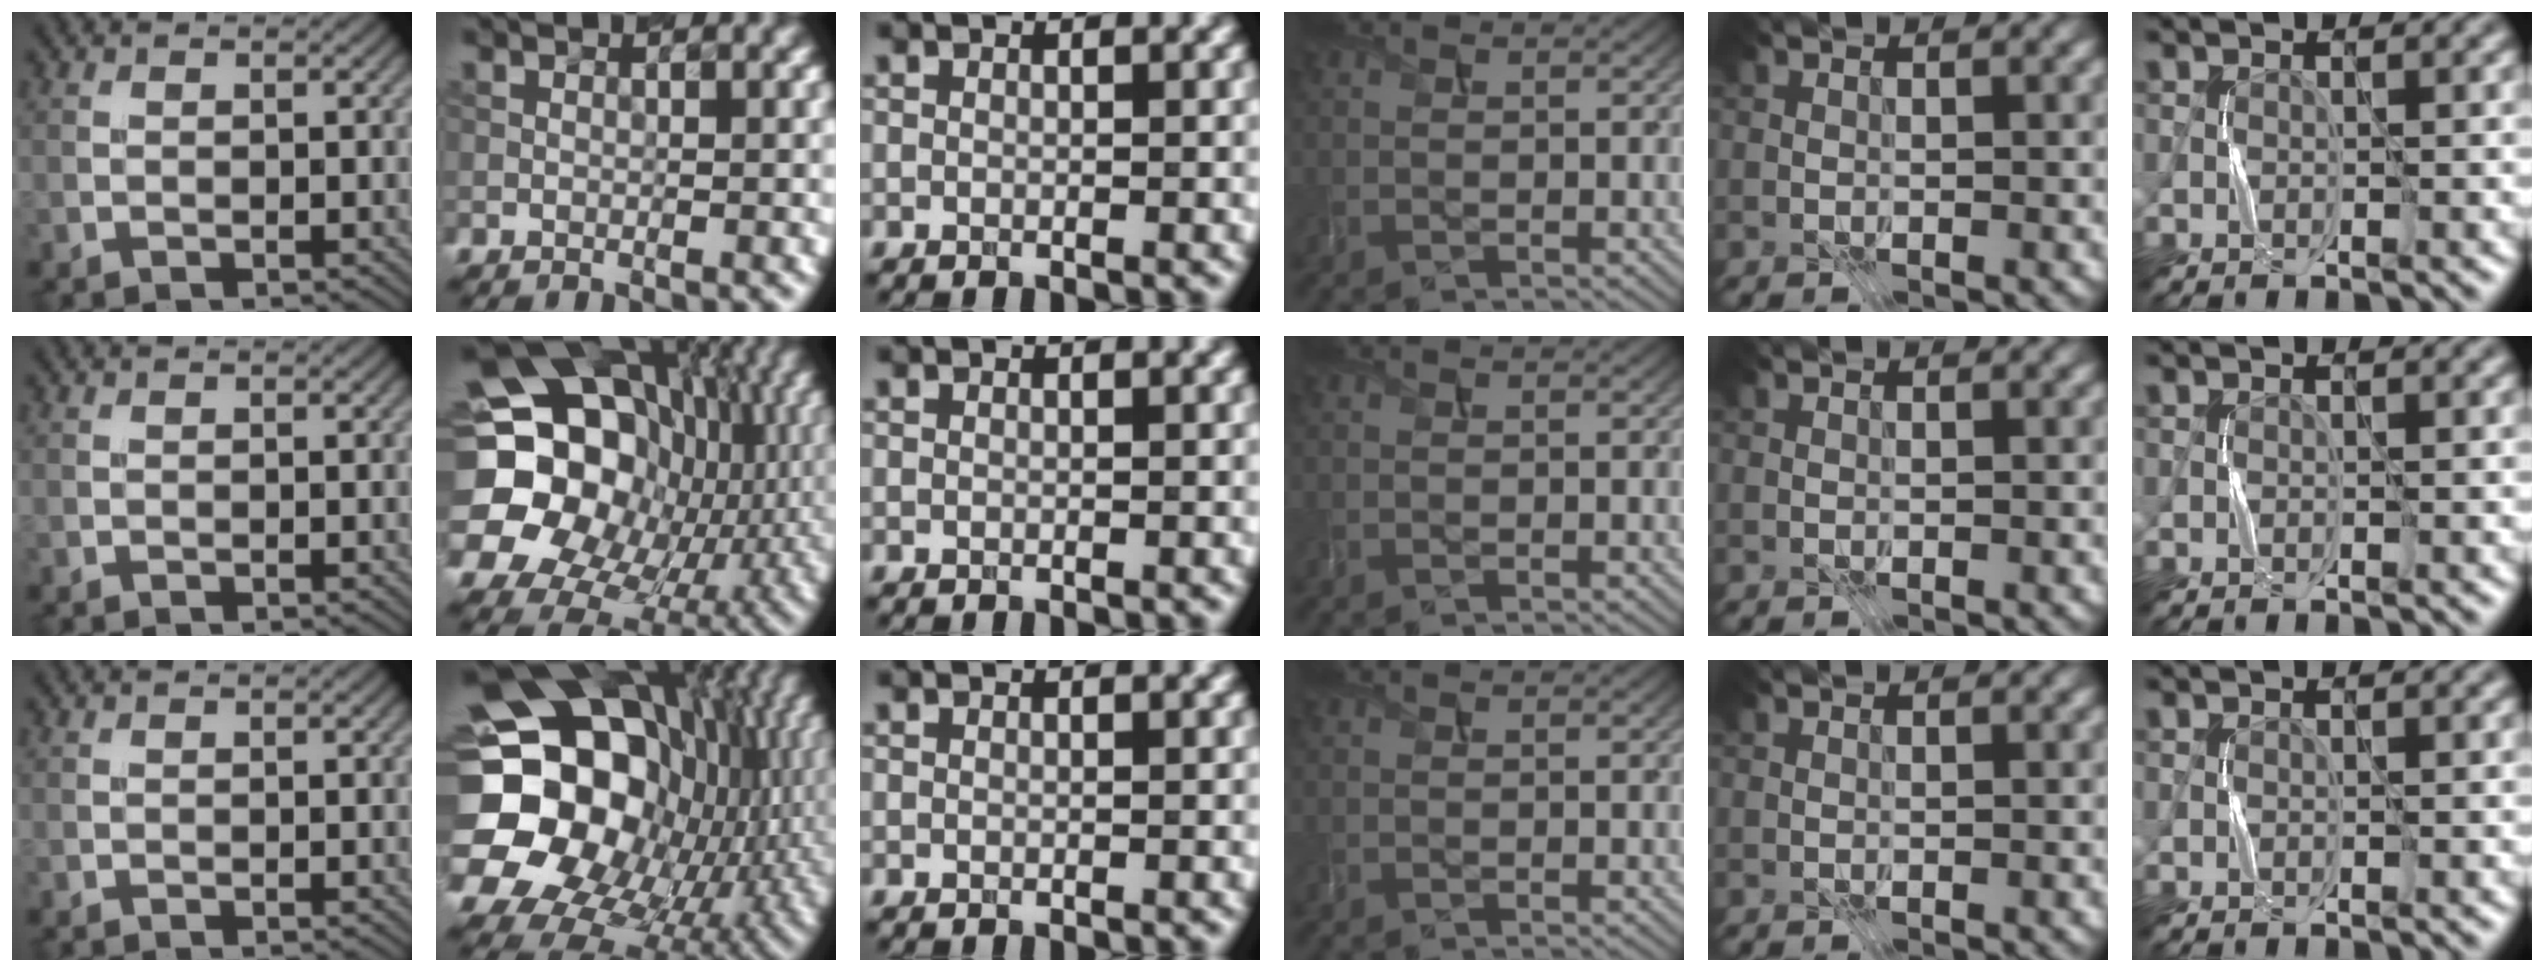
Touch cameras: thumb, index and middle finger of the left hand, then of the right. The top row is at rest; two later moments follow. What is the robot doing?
{"motion": "press", "object": "joystick"}